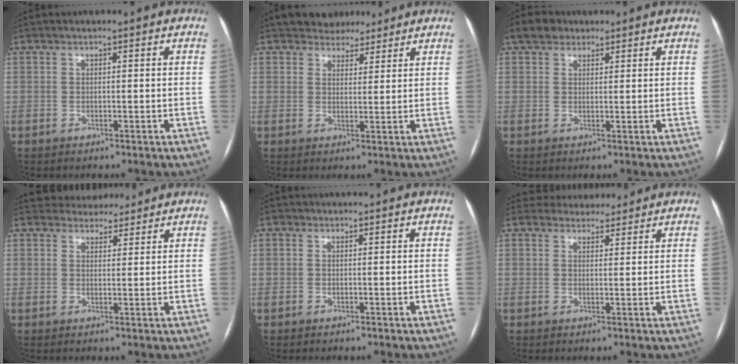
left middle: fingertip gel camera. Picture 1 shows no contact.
{"total": 4.4, "force": [3.8, 2.3, 0.0], "torque": [0.006, 0.002, 0.050]}
{"total": 3.8, "force": [2.7, 2.5, 1.3], "torque": [-0.027, 0.024, 0.047]}
{"total": 5.2, "force": [4.8, 2.0, 0.1], "torque": [0.004, 0.009, 0.064]}
{"total": 0.6, "force": [0.3, 0.6, 0.1], "torque": [0.002, 0.001, 0.001]}
{"total": 5.3, "force": [5.0, 1.9, 0.2], "torque": [0.005, 0.011, 0.066]}